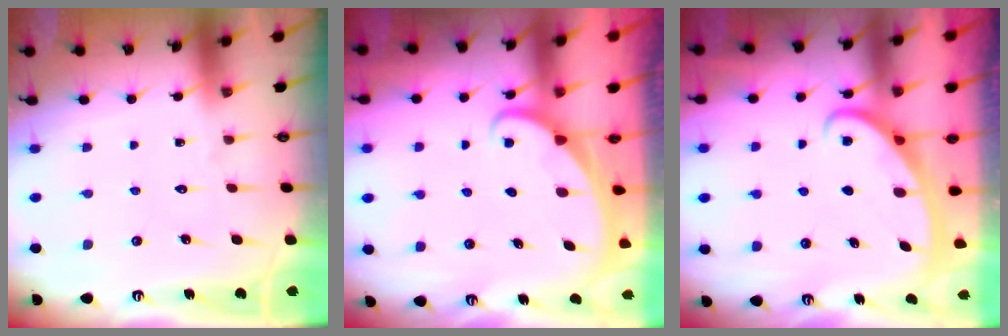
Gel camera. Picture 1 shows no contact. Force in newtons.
{"total": 1.7, "press": 1.7, "slide": 0.1}
{"total": 2.8, "press": 2.8, "slide": 0.4}